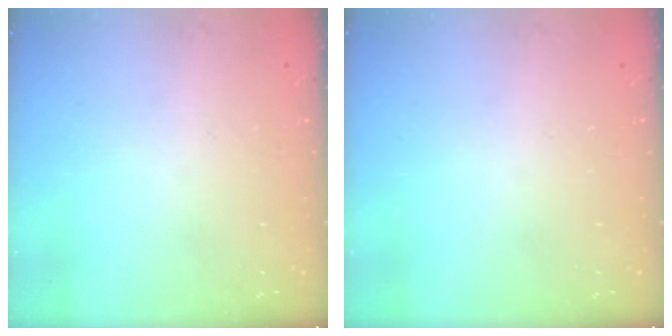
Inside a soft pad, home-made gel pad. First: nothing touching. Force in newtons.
{"total": 0.0}